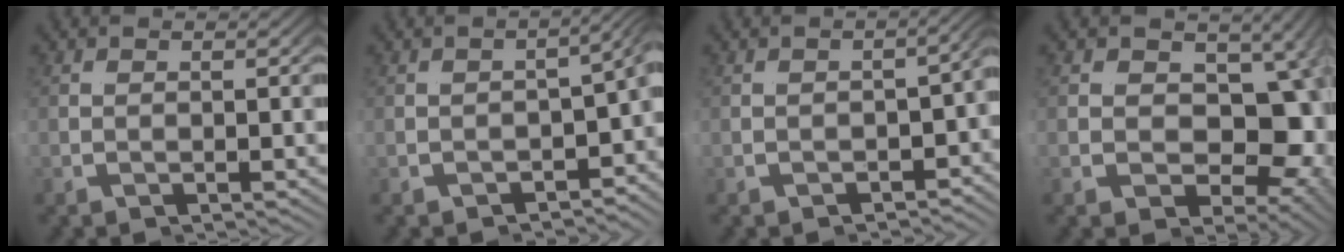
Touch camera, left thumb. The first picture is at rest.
{"total": 4.5, "force": [-1.2, 2.0, 3.8], "torque": [-0.040, 0.002, -0.006]}
{"total": 2.0, "force": [-0.8, 1.1, 1.5], "torque": [-0.015, 0.003, -0.005]}
{"total": 14.5, "force": [1.0, 10.4, 10.1], "torque": [-0.128, 0.000, 0.011]}